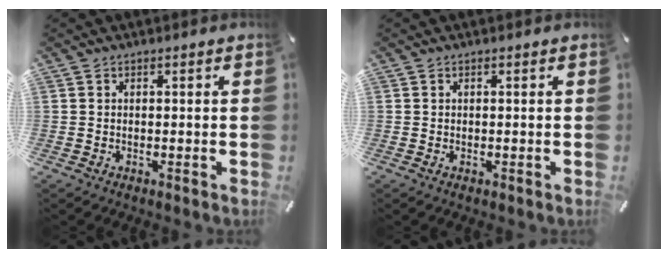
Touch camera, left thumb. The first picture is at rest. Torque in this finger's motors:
{"motor_torque": [0.03, -0.07, -0.18, -0.23, 0.04]}